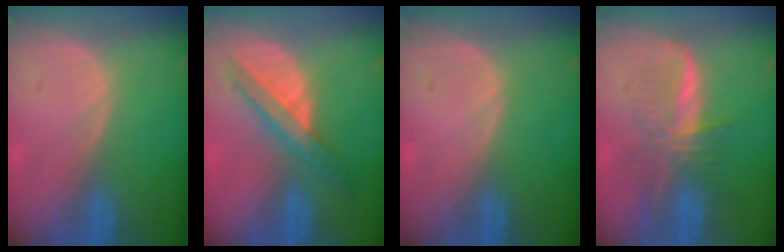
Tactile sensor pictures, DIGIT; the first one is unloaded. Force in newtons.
{"total": 5.9, "press": 5.9, "slide": 0.6}
{"total": 0.0}
{"total": 6.3, "press": 6.1, "slide": 1.2}